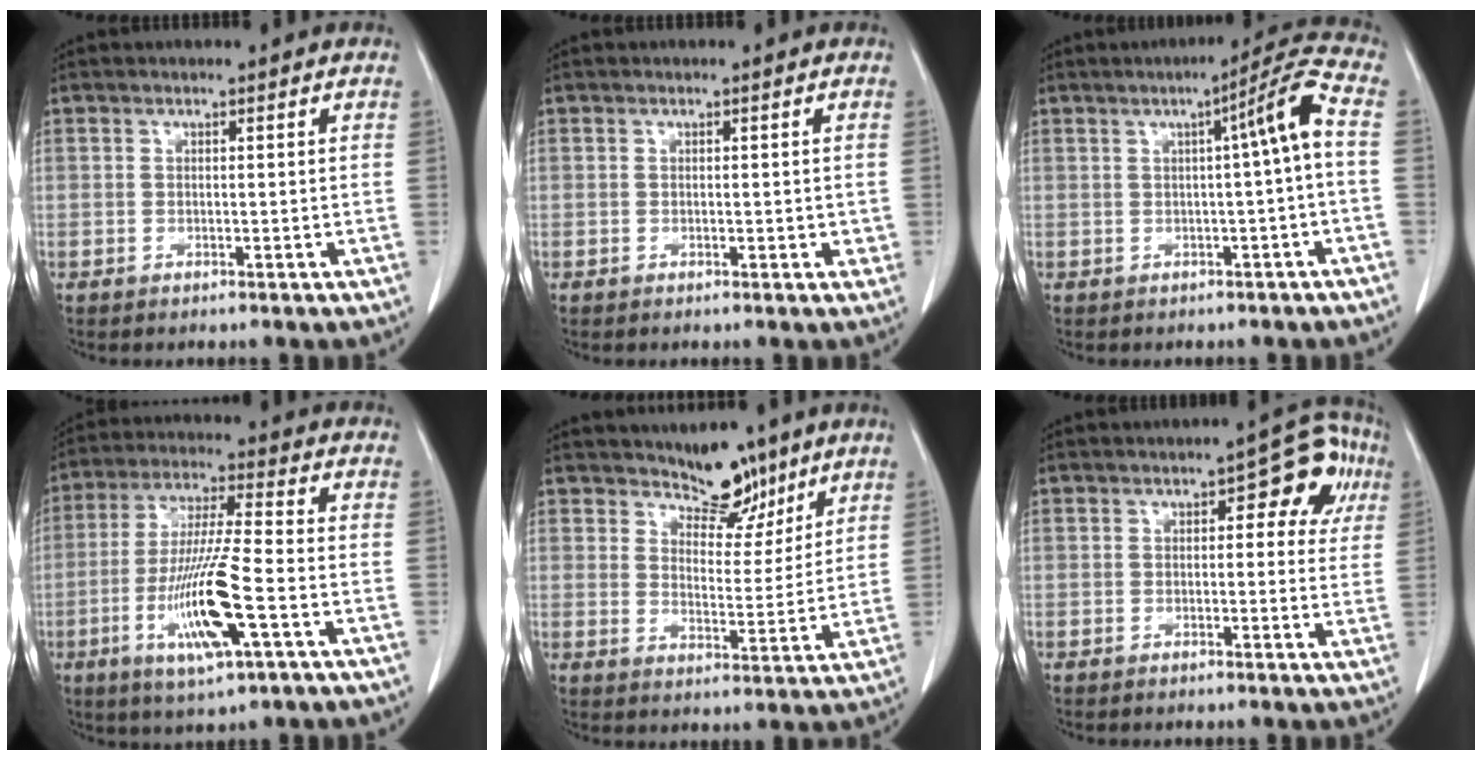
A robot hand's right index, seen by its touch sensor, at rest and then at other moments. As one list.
[{"total": 1.2, "force": [-0.1, 0.7, 1.0], "torque": [-0.011, 0.000, 0.002]}, {"total": 6.2, "force": [0.0, -0.7, 6.1], "torque": [-0.085, 0.018, -0.001]}, {"total": 13.5, "force": [-4.4, 0.8, 12.7], "torque": [-0.254, -0.018, -0.078]}, {"total": 6.8, "force": [5.5, 3.1, 2.4], "torque": [-0.024, -0.007, 0.090]}, {"total": 7.4, "force": [2.3, 3.5, 6.1], "torque": [-0.057, 0.028, 0.021]}]